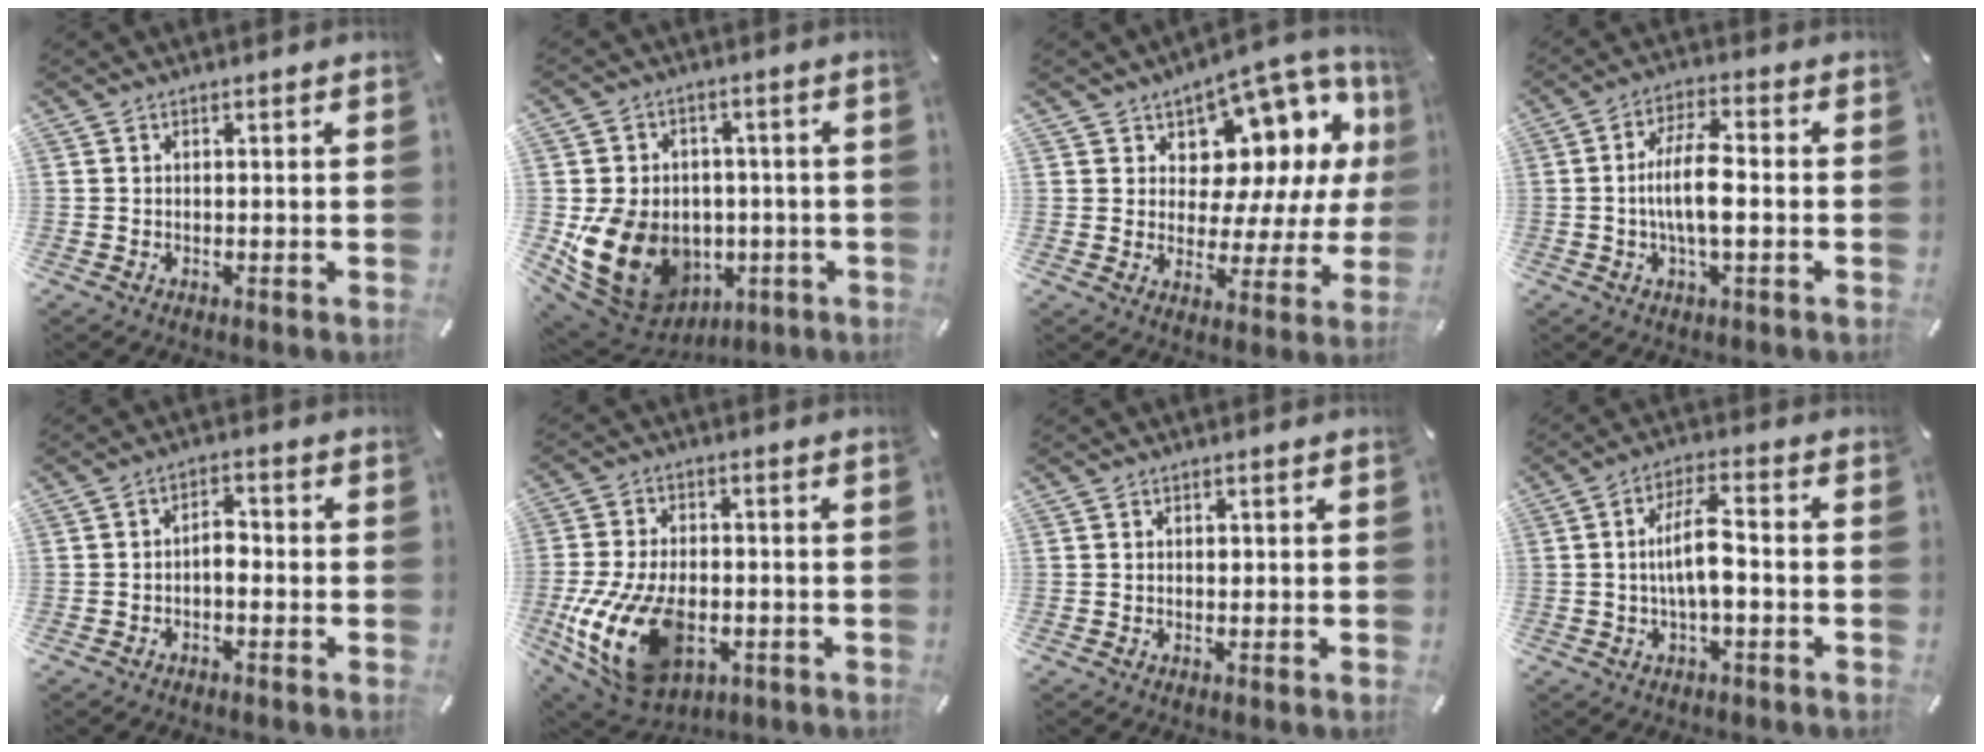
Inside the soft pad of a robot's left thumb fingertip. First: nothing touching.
{"total": 17.5, "force": [-2.9, 14.4, 9.4], "torque": [-0.192, -0.001, -0.036]}
{"total": 10.2, "force": [6.3, 7.1, 3.7], "torque": [-0.048, -0.070, 0.114]}
{"total": 9.7, "force": [-1.1, 3.4, 9.1], "torque": [-0.174, 0.005, -0.020]}
{"total": 3.7, "force": [-1.5, 2.0, 2.8], "torque": [-0.049, 0.016, -0.030]}
{"total": 18.6, "force": [-5.0, 11.6, 13.7], "torque": [-0.291, 0.012, -0.075]}
{"total": 0.6, "force": [0.1, 0.5, 0.3], "torque": [-0.006, 0.001, 0.000]}
{"total": 8.5, "force": [-1.1, 2.6, 8.0], "torque": [-0.151, 0.007, -0.021]}